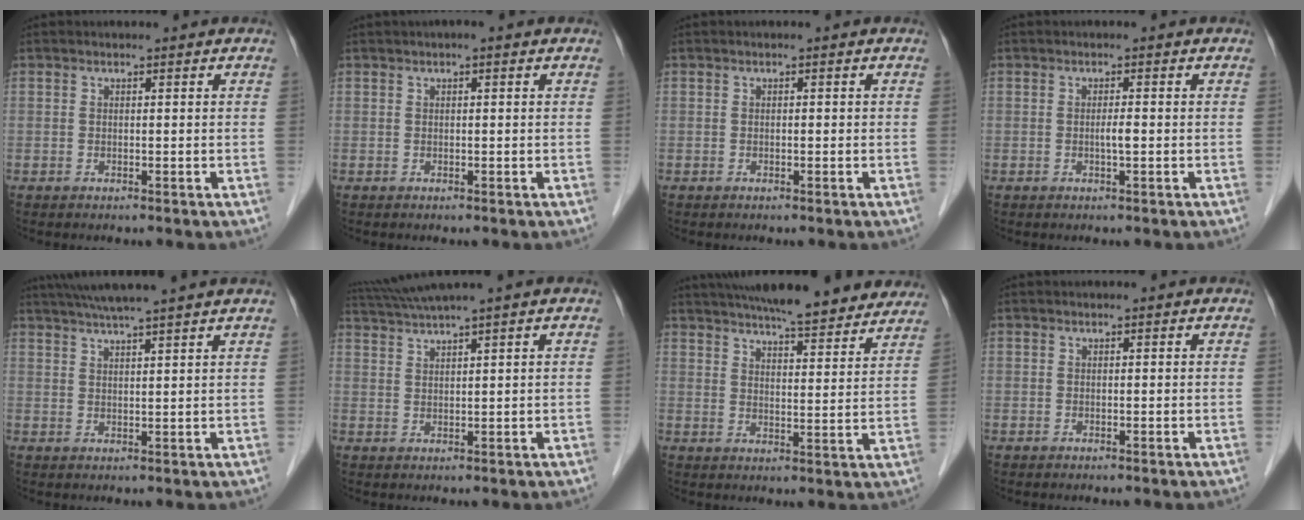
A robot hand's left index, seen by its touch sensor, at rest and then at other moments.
{"total": 0.9, "force": [0.4, 0.2, 0.8], "torque": [-0.015, 0.008, 0.001]}
{"total": 0.0}
{"total": 1.3, "force": [-0.3, 0.0, 1.3], "torque": [-0.025, -0.002, -0.005]}
{"total": 9.0, "force": [7.7, -1.4, 4.4], "torque": [-0.070, 0.023, 0.107]}
{"total": 4.7, "force": [3.9, -1.8, 2.0], "torque": [-0.047, 0.011, 0.081]}
{"total": 20.7, "force": [18.2, 3.1, 9.4], "torque": [-0.143, 0.020, 0.238]}
{"total": 0.0}